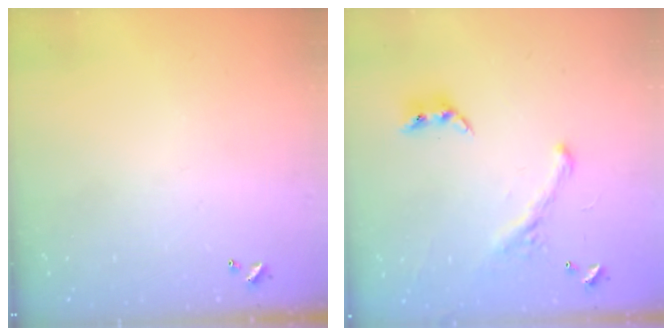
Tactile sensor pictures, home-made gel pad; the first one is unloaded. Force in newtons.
{"total": 1.6, "press": 1.1, "slide": 1.2}